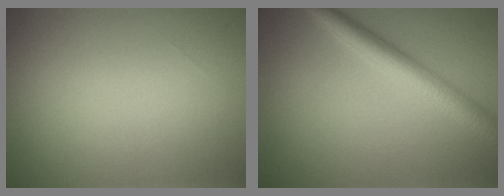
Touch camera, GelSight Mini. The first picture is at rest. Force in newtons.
{"total": 4.2, "press": 4.2, "slide": 0.1}